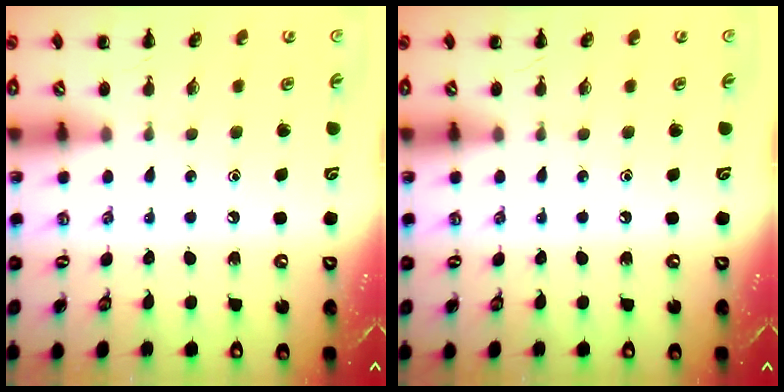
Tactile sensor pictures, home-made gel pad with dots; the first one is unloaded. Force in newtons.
{"total": 0.0}